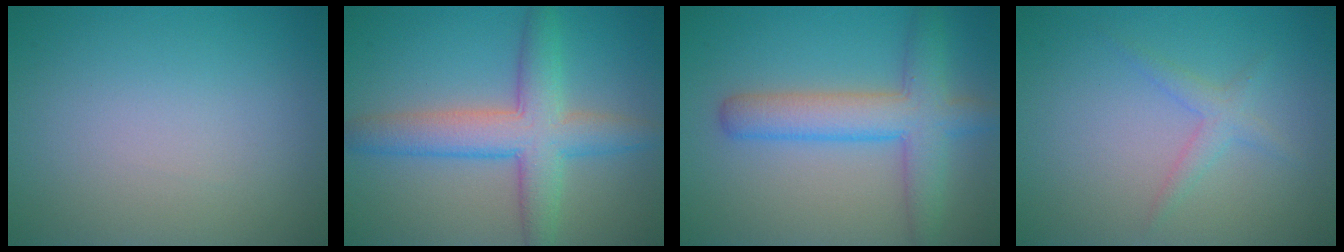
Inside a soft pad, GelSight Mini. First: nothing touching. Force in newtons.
{"total": 6.1, "press": 6.1, "slide": 0.2}
{"total": 4.6, "press": 4.5, "slide": 0.2}
{"total": 1.7, "press": 1.7, "slide": 0.1}